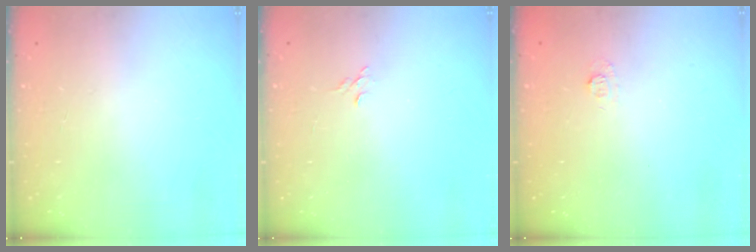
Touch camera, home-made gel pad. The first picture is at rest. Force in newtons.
{"total": 4.3, "press": 4.3, "slide": 0.4}
{"total": 2.7, "press": 2.5, "slide": 0.9}